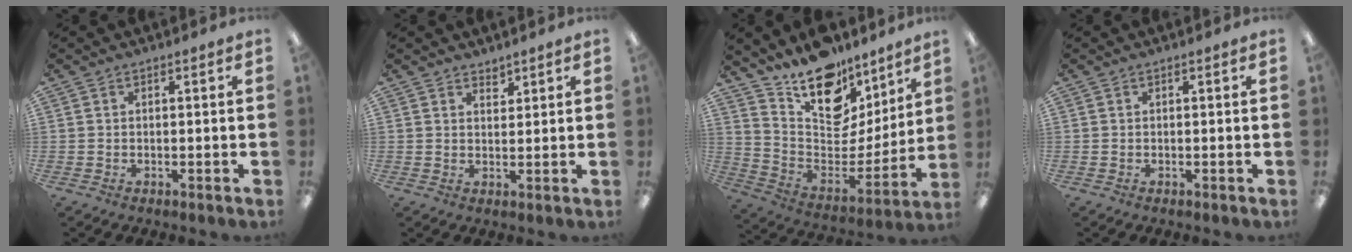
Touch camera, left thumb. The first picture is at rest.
{"total": 2.3, "force": [2.2, 0.7, 0.0], "torque": [0.007, -0.014, 0.040]}
{"total": 17.3, "force": [13.0, 9.1, 6.8], "torque": [-0.110, -0.108, 0.234]}
{"total": 0.0}